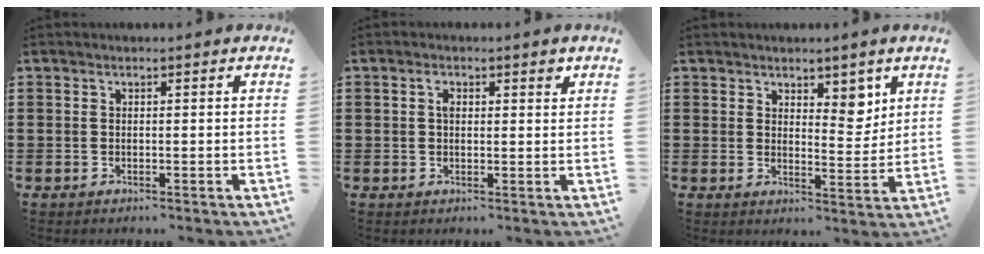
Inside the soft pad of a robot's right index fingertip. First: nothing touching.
{"total": 2.2, "force": [0.8, 1.0, 1.7], "torque": [-0.022, 0.001, 0.009]}
{"total": 4.8, "force": [3.4, 2.5, 2.2], "torque": [-0.029, -0.009, 0.057]}